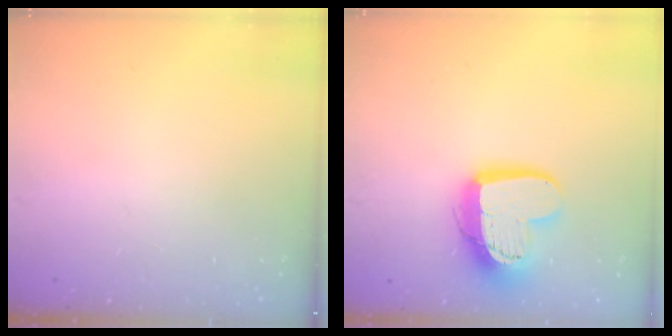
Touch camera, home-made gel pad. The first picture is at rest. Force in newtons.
{"total": 14.7, "press": 14.6, "slide": 1.2}